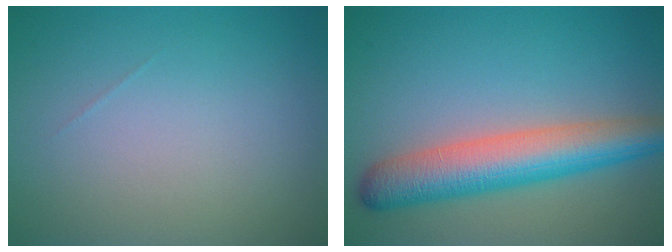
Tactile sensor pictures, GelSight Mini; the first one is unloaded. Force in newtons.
{"total": 7.0, "press": 7.0, "slide": 0.2}